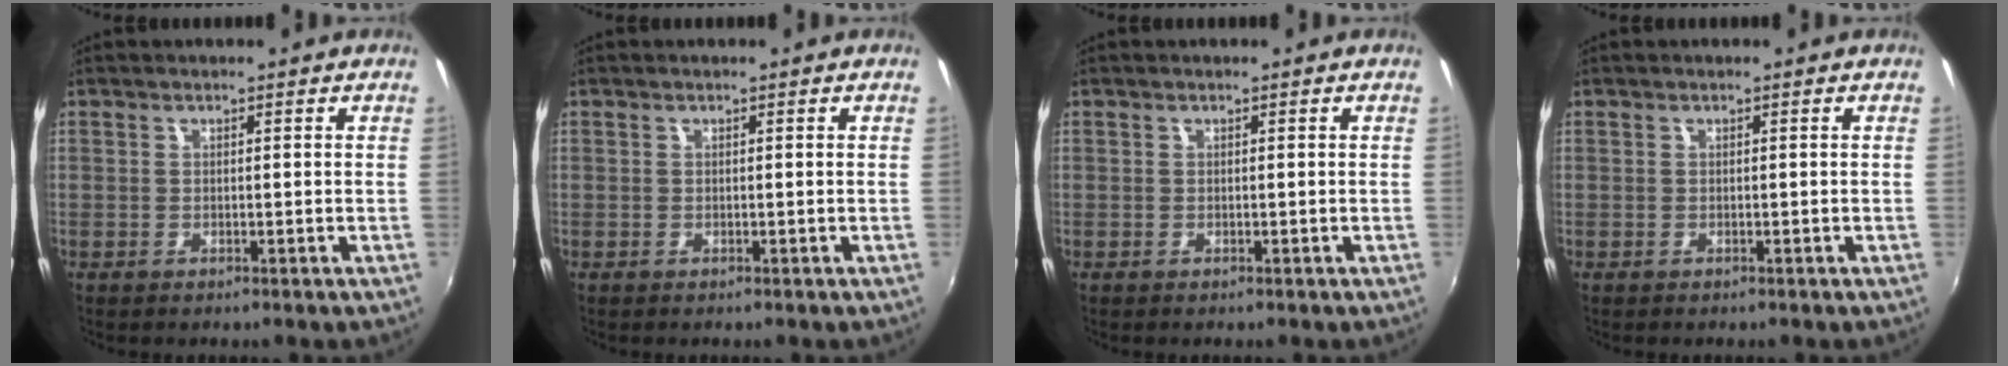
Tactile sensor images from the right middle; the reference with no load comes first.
{"total": 0.0}
{"total": 0.0}
{"total": 0.0}